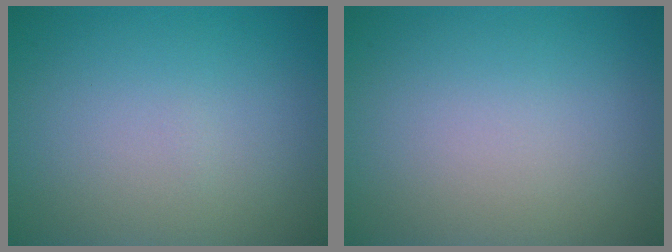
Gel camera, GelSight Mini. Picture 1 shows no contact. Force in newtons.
{"total": 0.0}